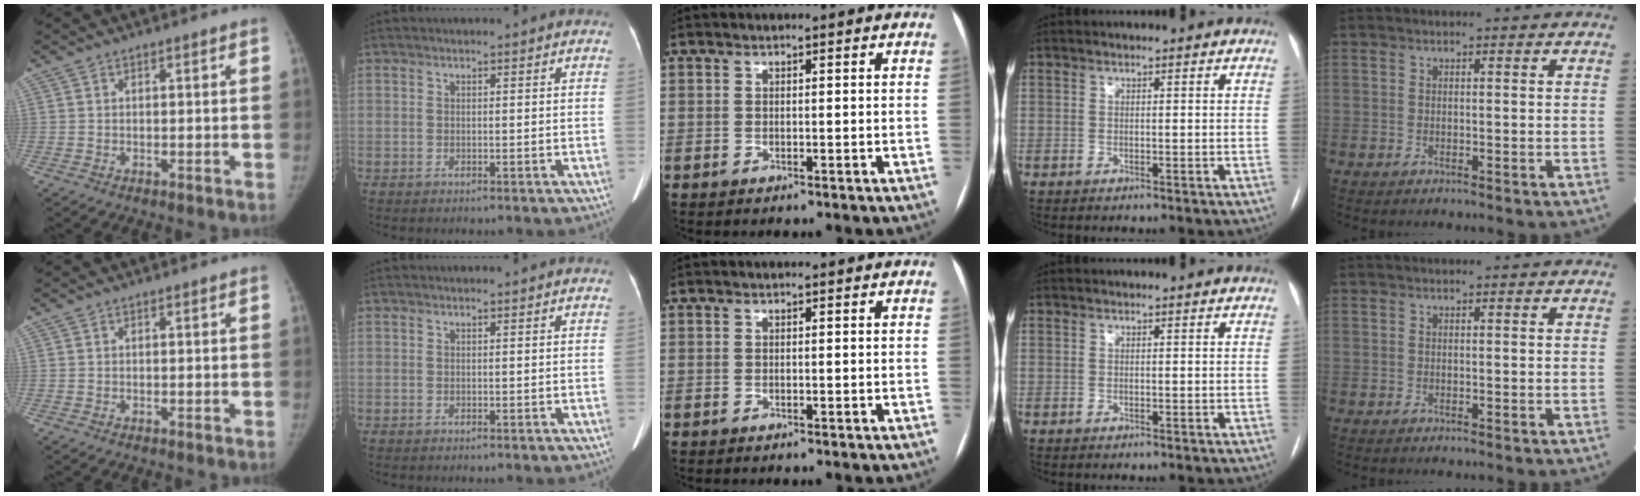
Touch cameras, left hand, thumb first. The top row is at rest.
{}